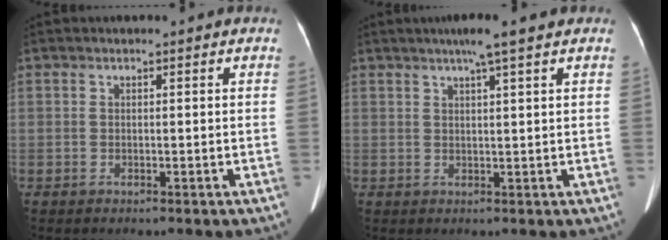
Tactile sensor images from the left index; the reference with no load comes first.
{"total": 4.2, "force": [2.9, -0.6, 3.0], "torque": [-0.051, 0.010, 0.050]}